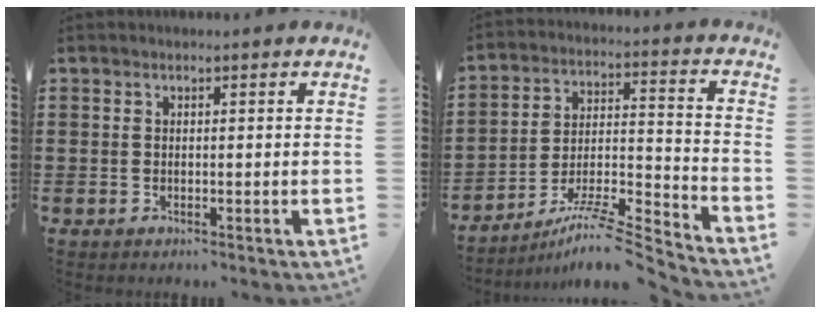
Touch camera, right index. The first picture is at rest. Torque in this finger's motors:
{"motor_torque": [0.17, -0.38, 0.27, 0.10]}